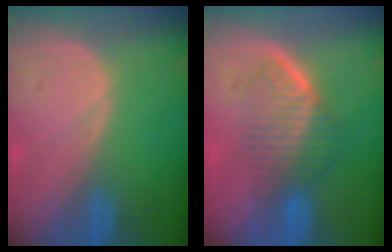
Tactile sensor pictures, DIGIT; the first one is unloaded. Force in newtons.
{"total": 6.7, "press": 5.8, "slide": 3.2}